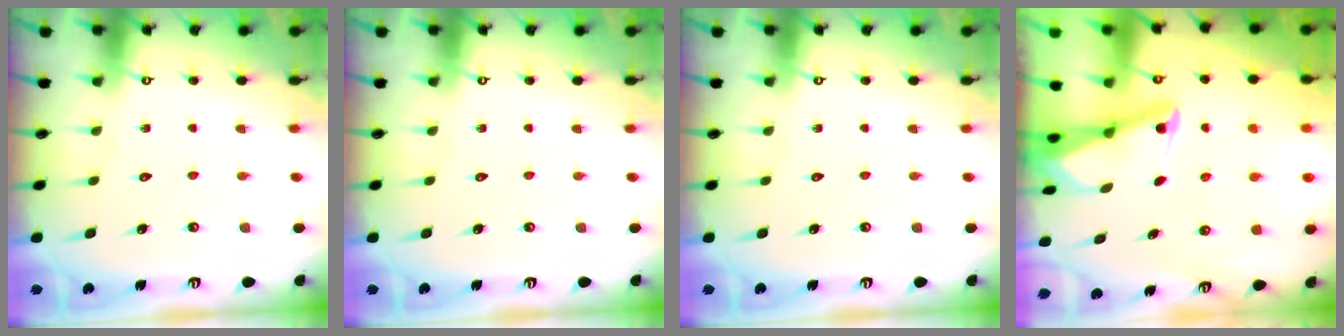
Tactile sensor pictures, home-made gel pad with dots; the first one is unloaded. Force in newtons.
{"total": 0.0}
{"total": 0.0}
{"total": 2.7, "press": 2.6, "slide": 0.6}